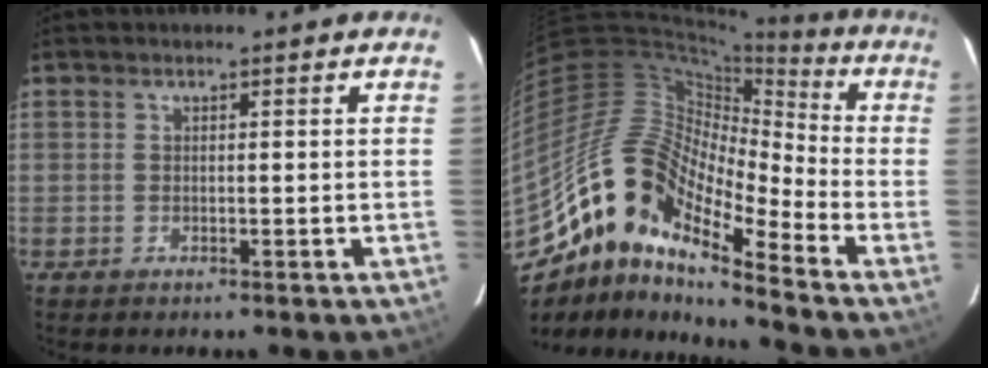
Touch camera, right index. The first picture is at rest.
{"total": 23.4, "force": [-14.1, 7.1, 17.2], "torque": [-0.344, 0.020, -0.253]}